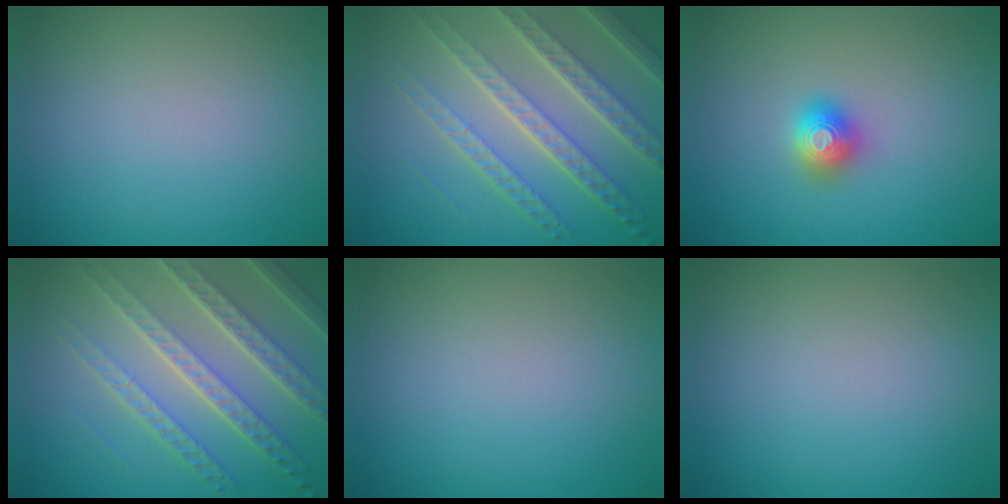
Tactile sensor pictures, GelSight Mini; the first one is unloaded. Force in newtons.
{"total": 7.9, "press": 5.4, "slide": 5.8}
{"total": 2.0, "press": 2.0, "slide": 0.2}
{"total": 7.9, "press": 5.4, "slide": 5.8}
{"total": 0.0}
{"total": 0.0}